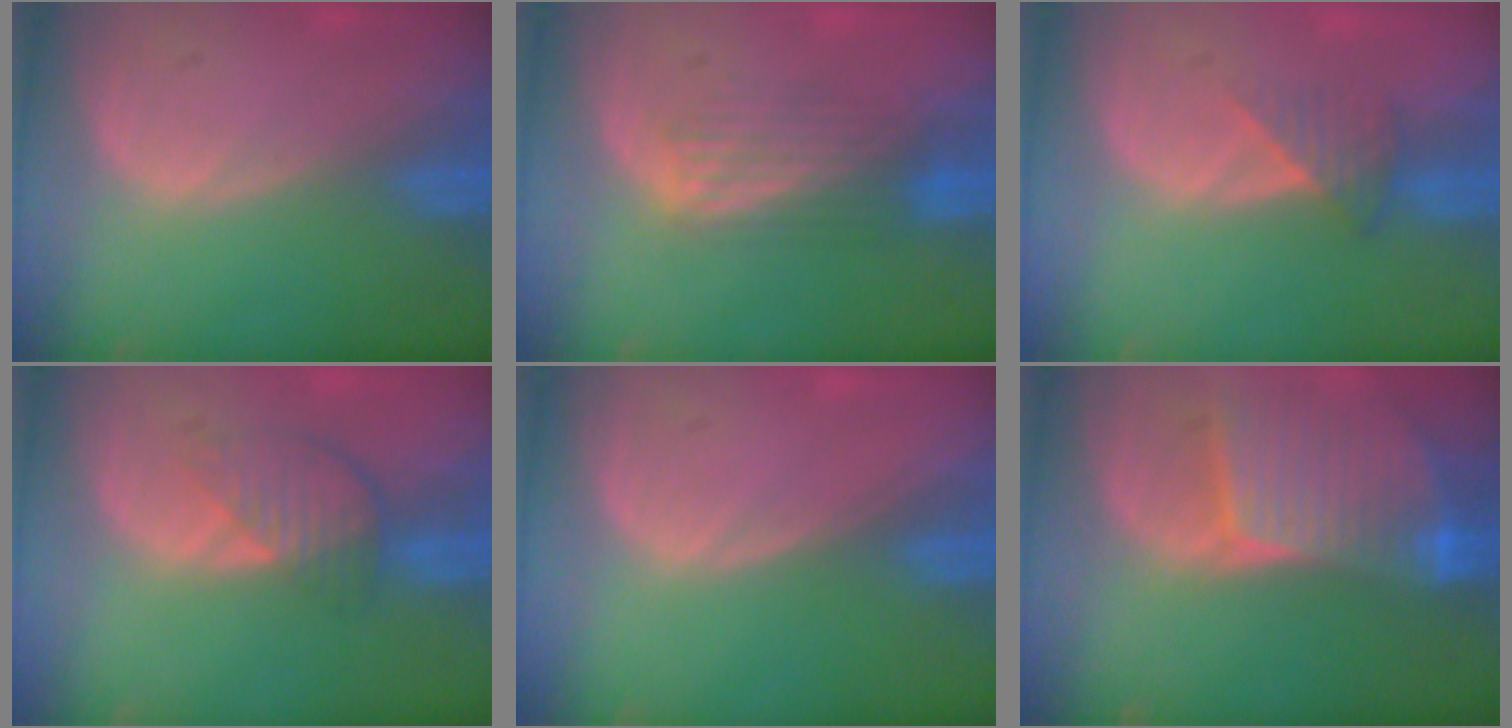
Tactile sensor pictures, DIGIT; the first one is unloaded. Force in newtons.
{"total": 4.3, "press": 4.3, "slide": 0.2}
{"total": 3.4, "press": 3.1, "slide": 1.4}
{"total": 4.5, "press": 4.1, "slide": 1.9}
{"total": 0.0}
{"total": 9.0, "press": 7.9, "slide": 4.3}